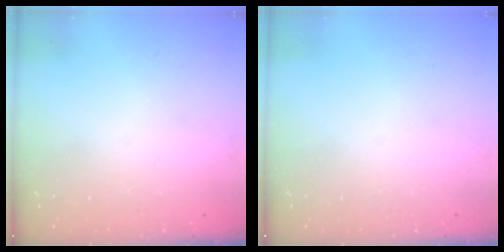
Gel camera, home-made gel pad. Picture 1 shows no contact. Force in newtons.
{"total": 0.0}